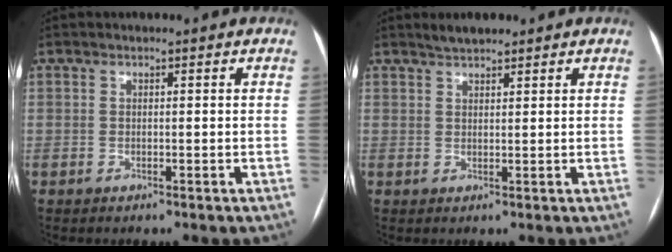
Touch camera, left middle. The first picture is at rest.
{"total": 2.6, "force": [2.3, 0.7, 1.1], "torque": [-0.025, 0.010, 0.040]}